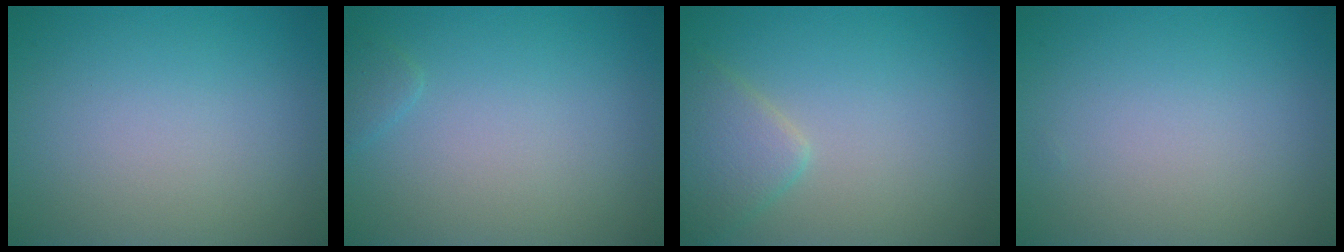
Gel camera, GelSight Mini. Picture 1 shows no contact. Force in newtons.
{"total": 0.8, "press": 0.8, "slide": 0.1}
{"total": 2.8, "press": 2.8, "slide": 0.1}
{"total": 0.0}